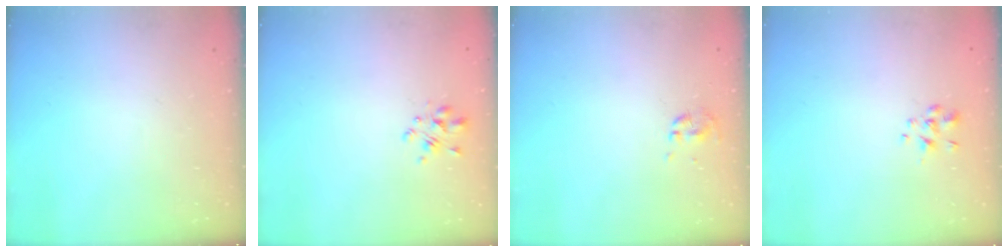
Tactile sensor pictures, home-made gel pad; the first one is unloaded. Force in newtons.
{"total": 2.3, "press": 2.2, "slide": 0.7}
{"total": 0.0}
{"total": 1.6, "press": 1.4, "slide": 0.7}